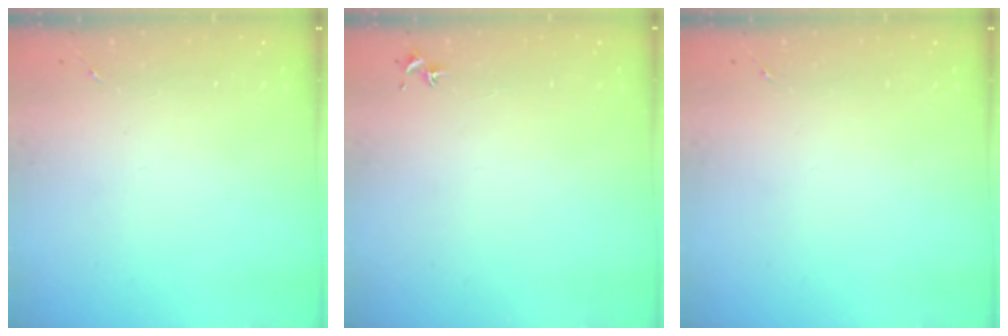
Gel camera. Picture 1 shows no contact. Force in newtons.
{"total": 0.7, "press": 0.7, "slide": 0.3}
{"total": 0.0}